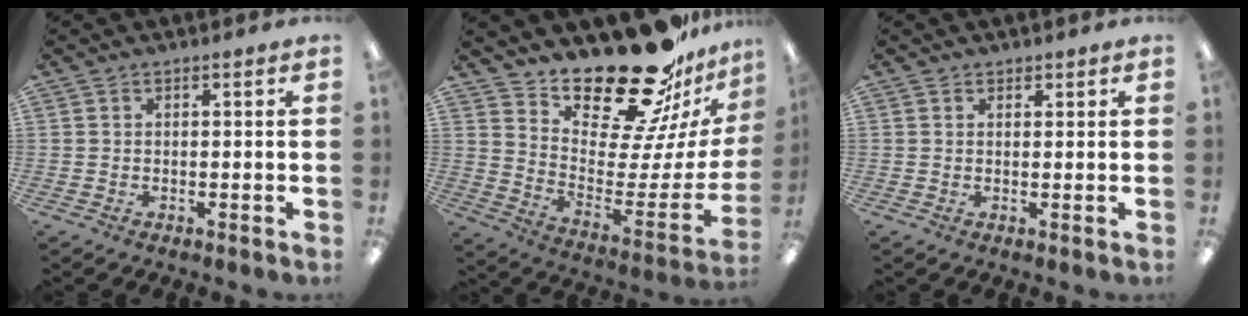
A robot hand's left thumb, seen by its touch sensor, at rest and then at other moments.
{"total": 23.6, "force": [19.5, 7.7, 10.8], "torque": [-0.146, -0.154, 0.333]}
{"total": 1.1, "force": [0.9, 0.7, 0.0], "torque": [0.001, 0.000, 0.018]}